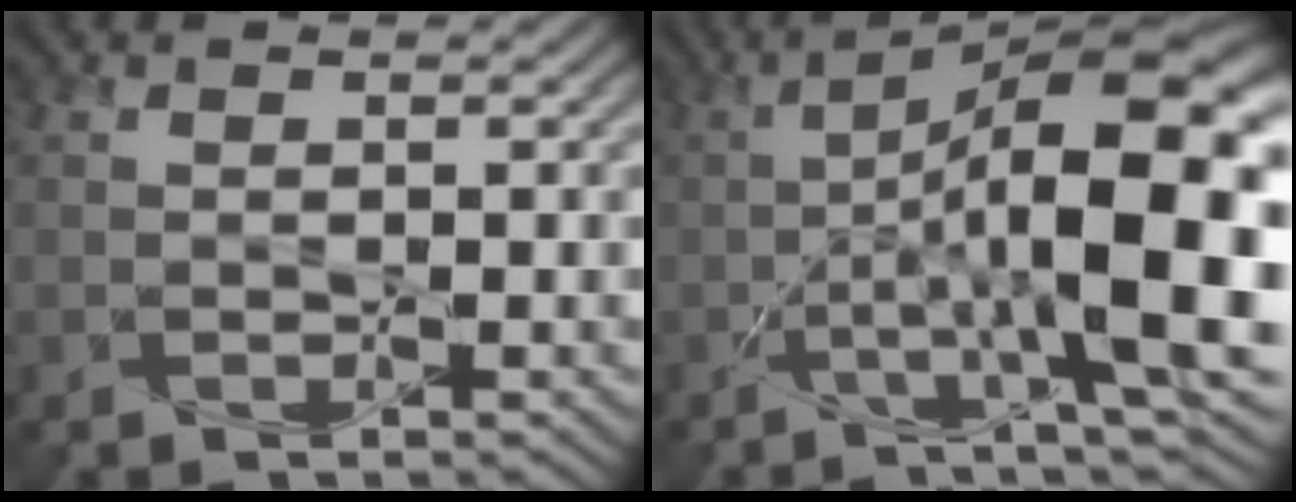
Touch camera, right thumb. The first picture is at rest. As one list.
[{"total": 15.6, "force": [-1.5, 4.9, 14.7], "torque": [-0.221, 0.009, -0.035]}]